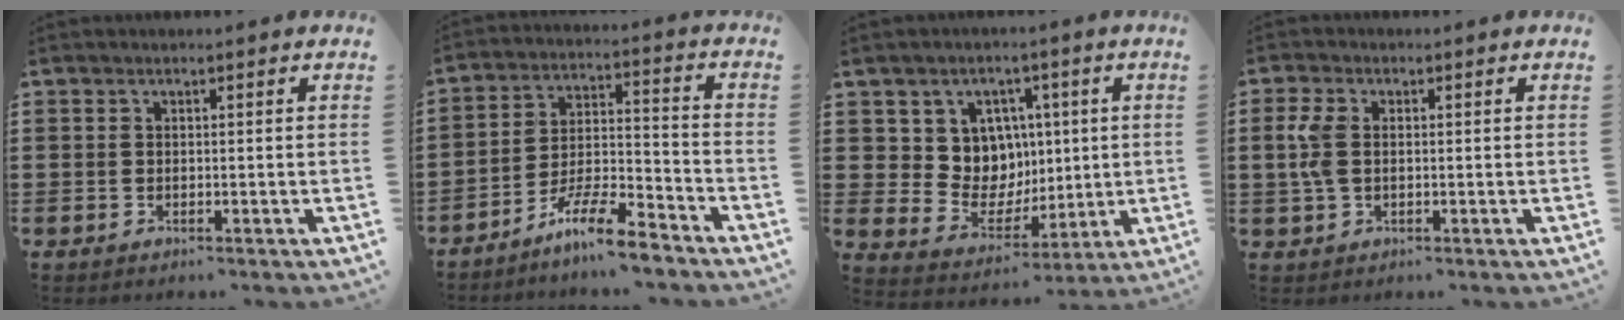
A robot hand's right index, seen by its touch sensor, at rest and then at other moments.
{"total": 9.5, "force": [-8.1, 1.1, 4.9], "torque": [-0.090, 0.017, -0.154]}
{"total": 8.6, "force": [2.3, 8.0, 2.2], "torque": [-0.065, -0.017, 0.049]}
{"total": 4.5, "force": [0.3, 2.7, 3.6], "torque": [-0.097, 0.001, -0.002]}